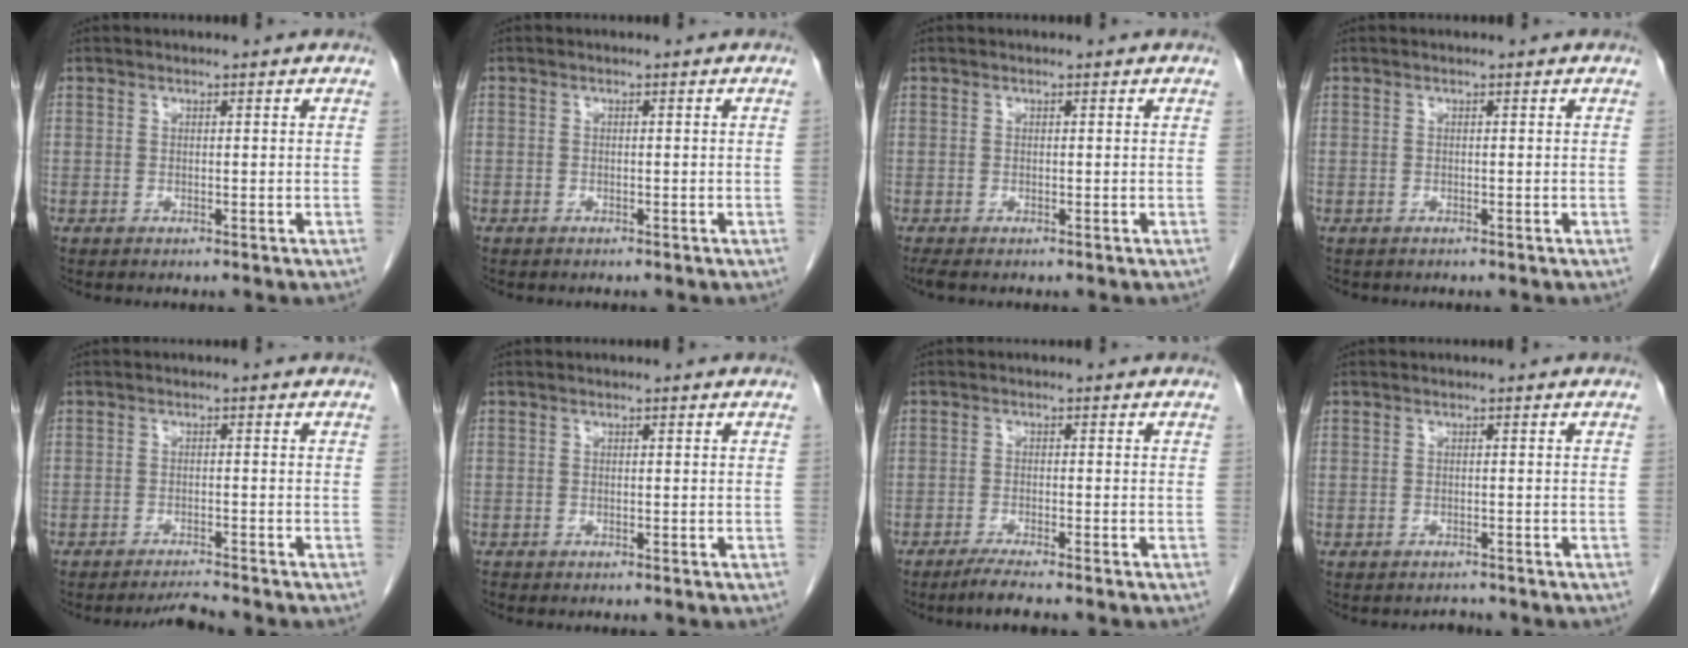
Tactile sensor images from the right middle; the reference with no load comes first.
{"total": 0.0}
{"total": 0.8, "force": [-0.7, 0.0, 0.4], "torque": [-0.010, -0.005, -0.012]}
{"total": 0.0}
{"total": 2.3, "force": [-2.3, -0.6, 0.2], "torque": [-0.006, -0.015, -0.036]}
{"total": 0.0}
{"total": 3.4, "force": [-2.8, -0.3, 1.9], "torque": [-0.039, -0.008, -0.052]}
{"total": 0.9, "force": [-0.9, 0.3, -0.2], "torque": [0.001, -0.003, -0.012]}